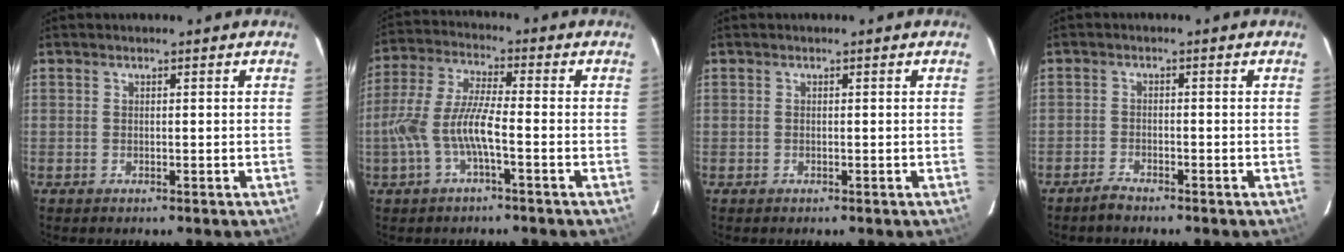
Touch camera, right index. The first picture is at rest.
{"total": 9.4, "force": [-3.1, 1.7, 8.8], "torque": [-0.194, 0.004, -0.055]}
{"total": 0.0}
{"total": 2.3, "force": [-2.1, 0.5, 0.5], "torque": [-0.025, -0.002, -0.042]}